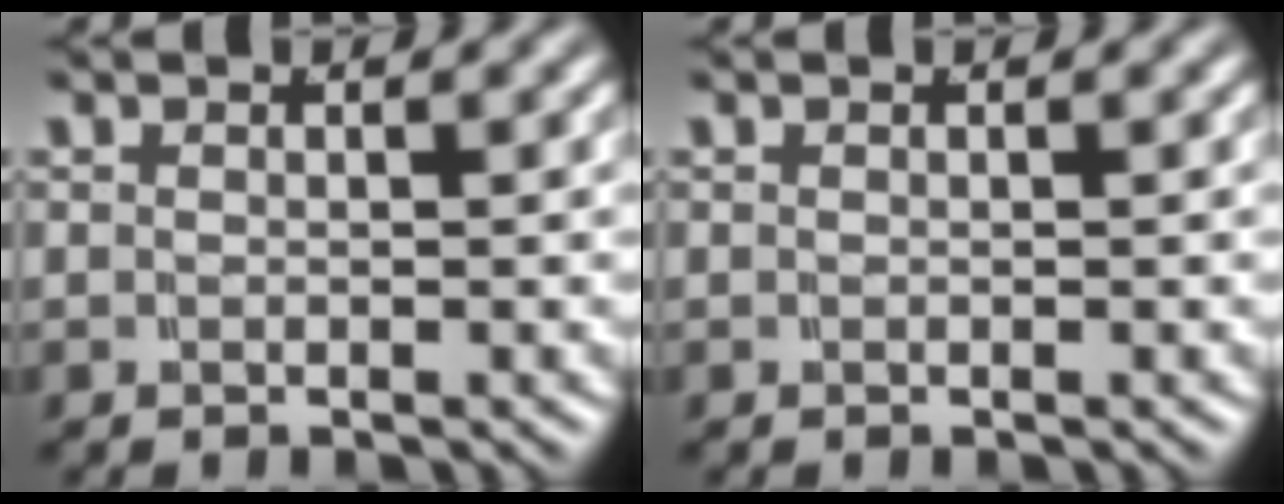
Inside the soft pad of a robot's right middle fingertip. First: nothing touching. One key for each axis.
{"total": 0.0}